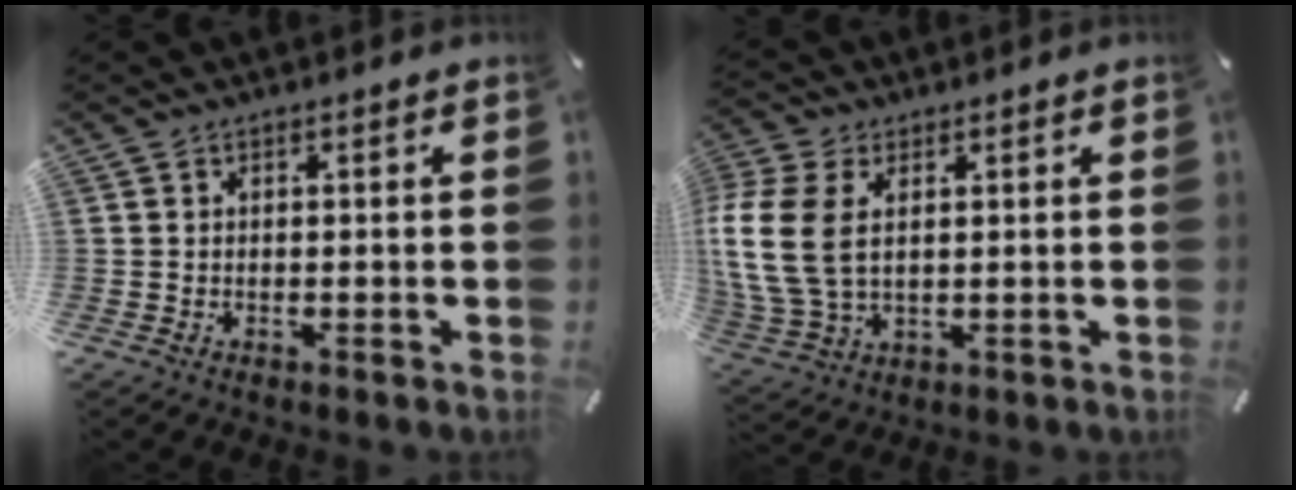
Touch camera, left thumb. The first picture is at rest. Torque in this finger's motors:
{"motor_torque": [1.28, 1.28, 2.27, -0.29, 1.05]}